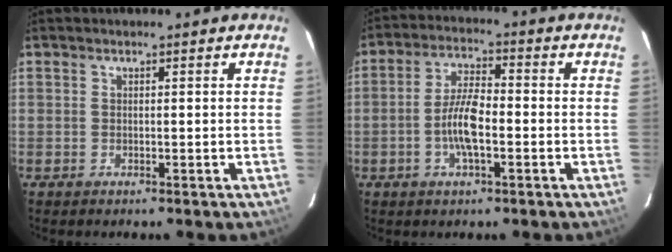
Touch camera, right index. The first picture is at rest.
{"total": 7.2, "force": [-2.0, 2.1, 6.6], "torque": [-0.133, 0.008, -0.040]}